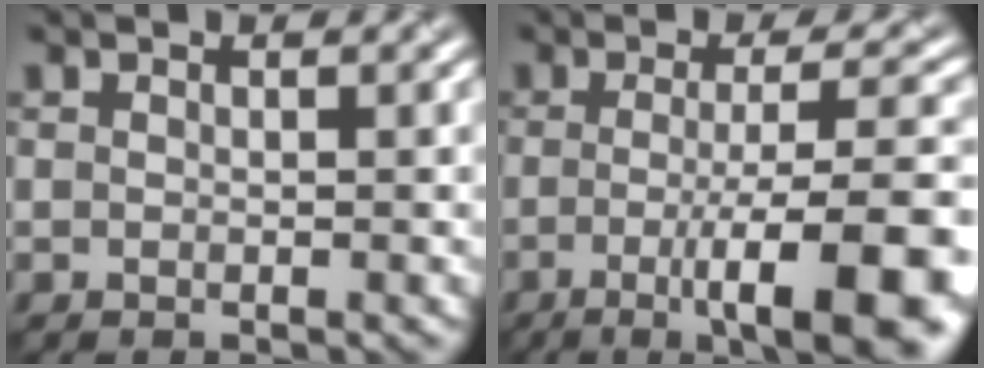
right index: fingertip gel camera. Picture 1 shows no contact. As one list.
[{"total": 11.3, "force": [-2.8, 2.7, 10.6], "torque": [-0.124, -0.009, -0.042]}]